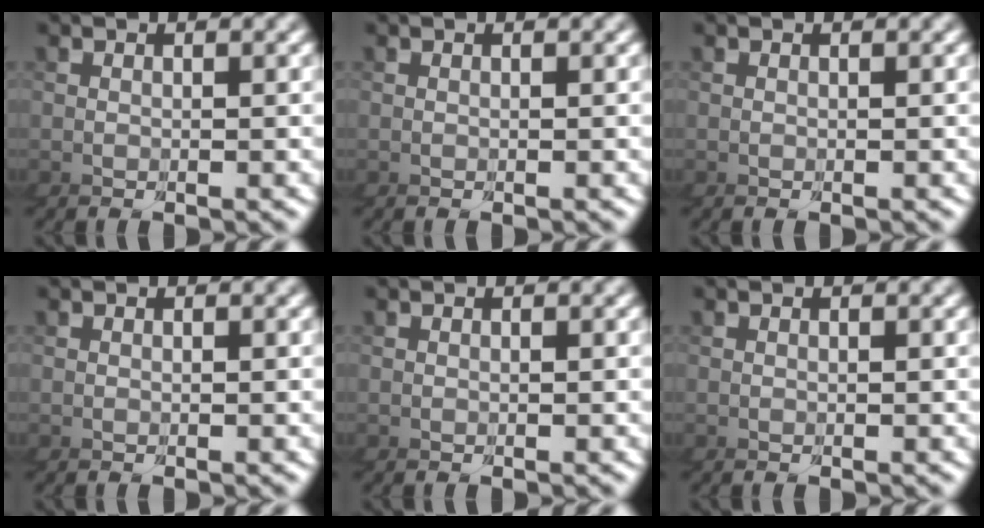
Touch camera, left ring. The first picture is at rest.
{"total": 0.0}
{"total": 0.0}
{"total": 0.0}
{"total": 0.0}
{"total": 0.0}